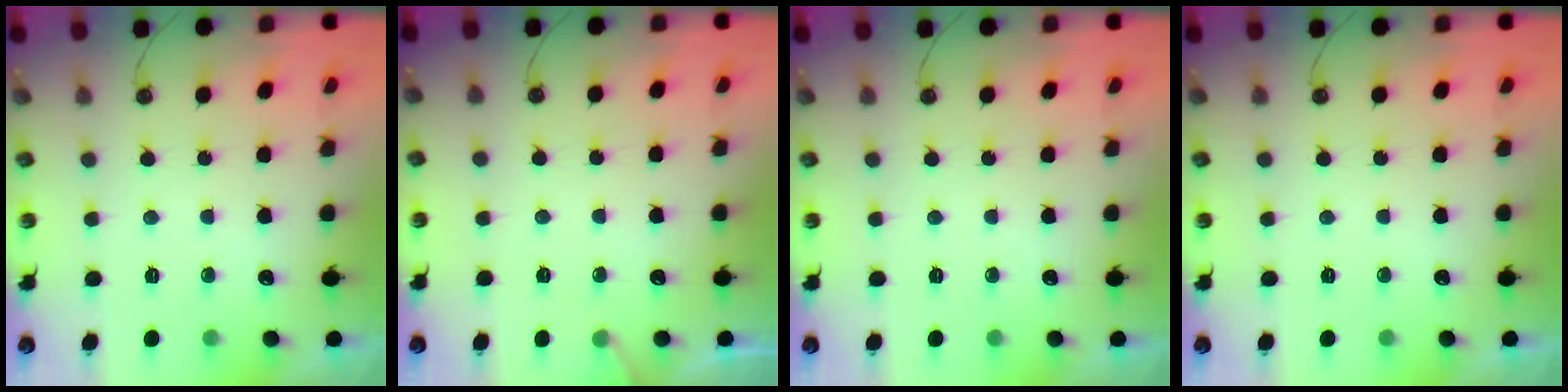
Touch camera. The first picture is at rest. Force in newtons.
{"total": 3.9, "press": 3.9, "slide": 0.2}
{"total": 0.0}
{"total": 0.0}